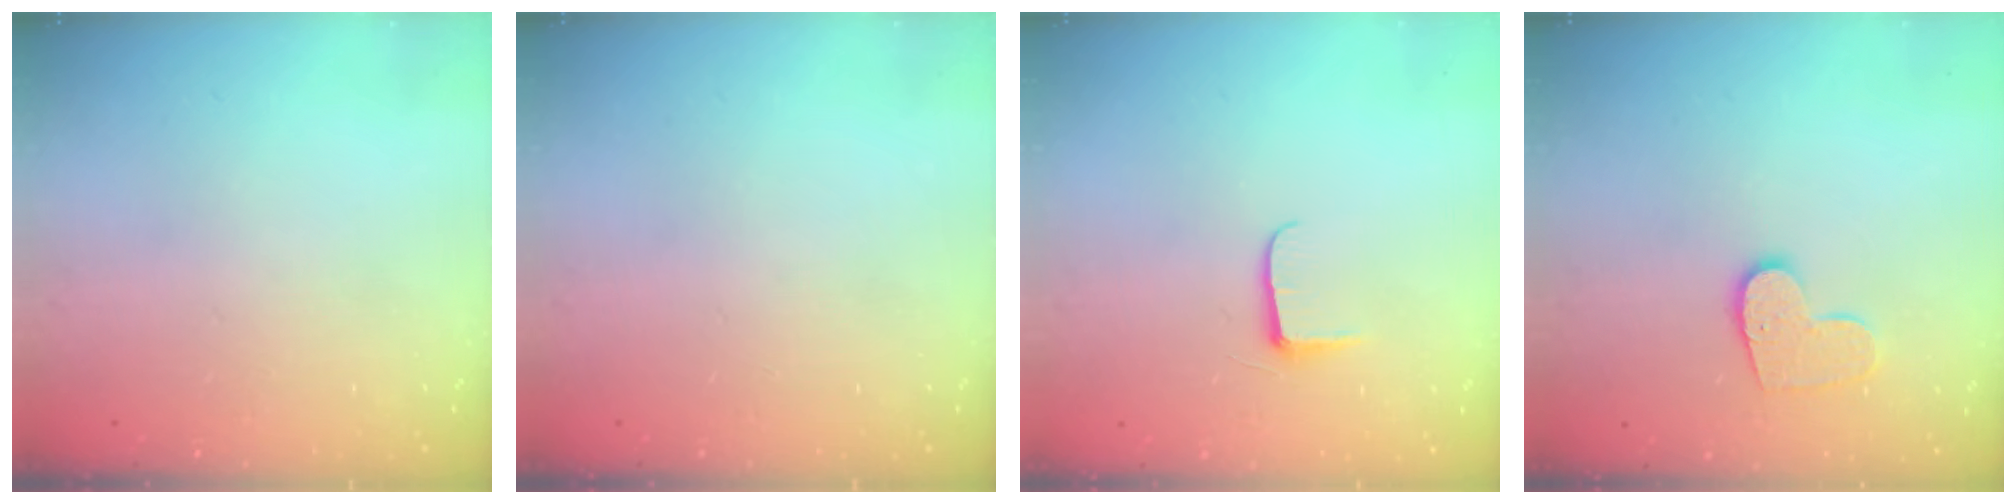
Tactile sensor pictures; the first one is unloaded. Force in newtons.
{"total": 0.0}
{"total": 5.8, "press": 5.8, "slide": 0.9}
{"total": 10.0, "press": 10.0, "slide": 0.6}